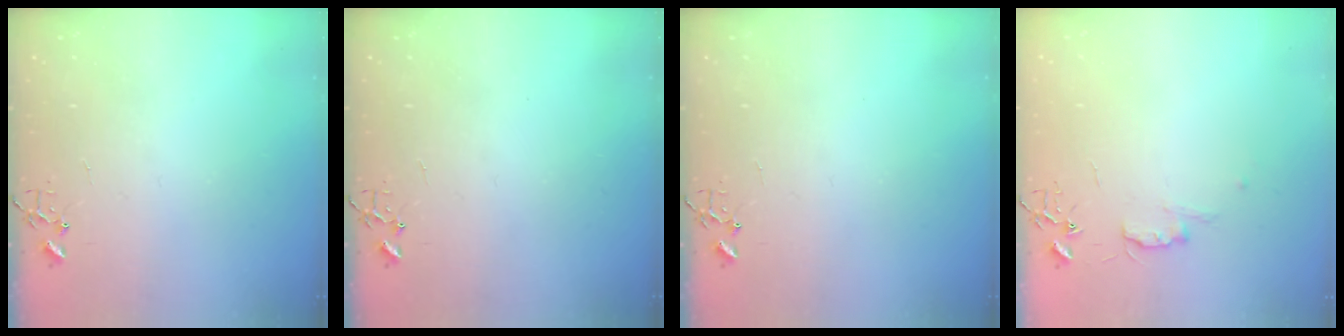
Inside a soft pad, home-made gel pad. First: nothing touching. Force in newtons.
{"total": 0.0}
{"total": 0.0}
{"total": 5.8, "press": 5.7, "slide": 0.7}